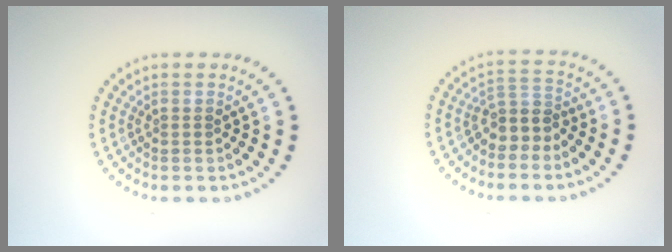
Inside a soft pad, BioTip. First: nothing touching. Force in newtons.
{"total": 2.7, "press": 2.1, "slide": 1.7}